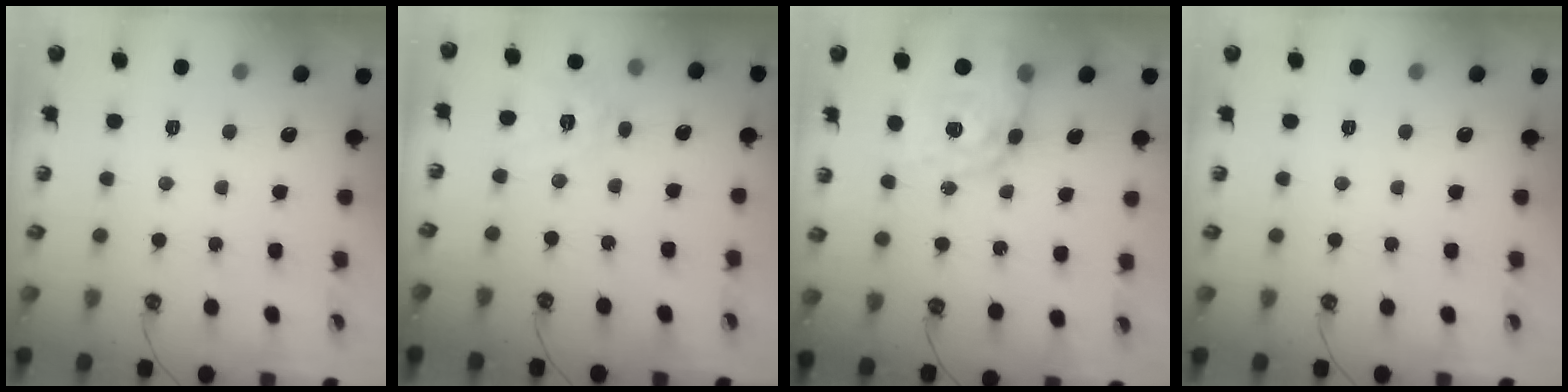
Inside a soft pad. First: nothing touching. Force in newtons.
{"total": 10.7, "press": 10.7, "slide": 0.8}
{"total": 14.5, "press": 14.4, "slide": 1.5}
{"total": 0.0}